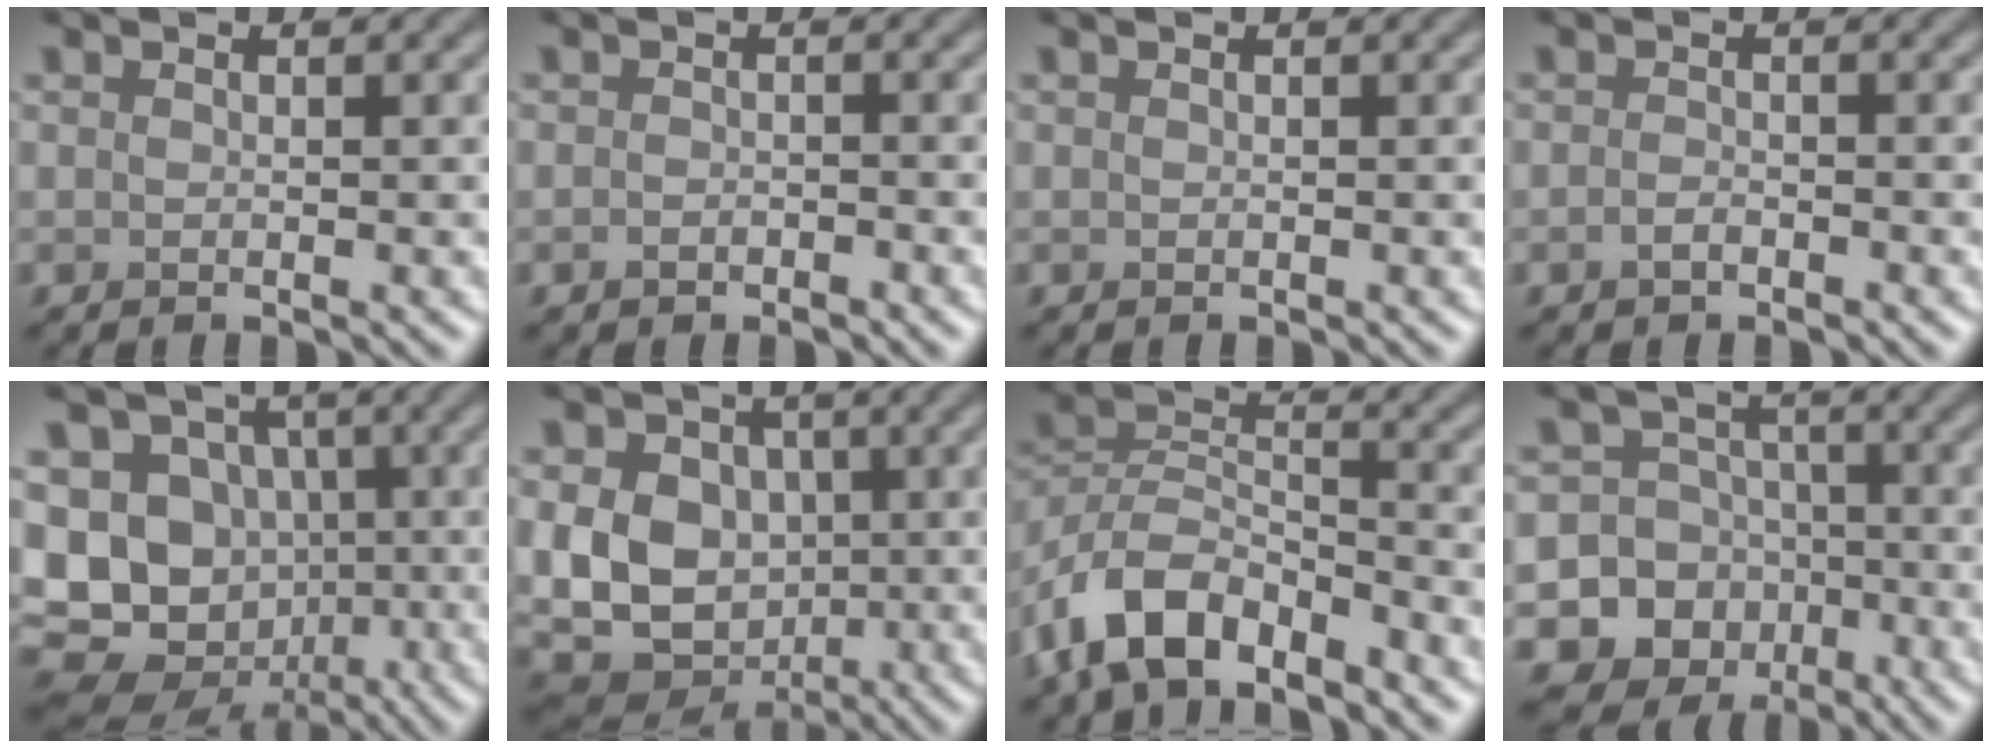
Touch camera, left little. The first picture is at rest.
{"total": 1.0, "force": [-0.7, 0.6, 0.5], "torque": [-0.009, -0.001, -0.013]}
{"total": 0.0}
{"total": 1.0, "force": [-0.7, 0.4, 0.6], "torque": [-0.014, 0.000, -0.014]}
{"total": 14.7, "force": [-2.8, 12.6, 7.0], "torque": [-0.136, -0.002, -0.073]}
{"total": 13.2, "force": [-0.1, 10.8, 7.6], "torque": [-0.124, 0.009, -0.024]}
{"total": 7.7, "force": [-5.4, 3.5, 4.3], "torque": [-0.073, 0.002, -0.112]}
{"total": 16.7, "force": [-6.8, 15.1, 2.0], "torque": [-0.064, -0.038, -0.115]}